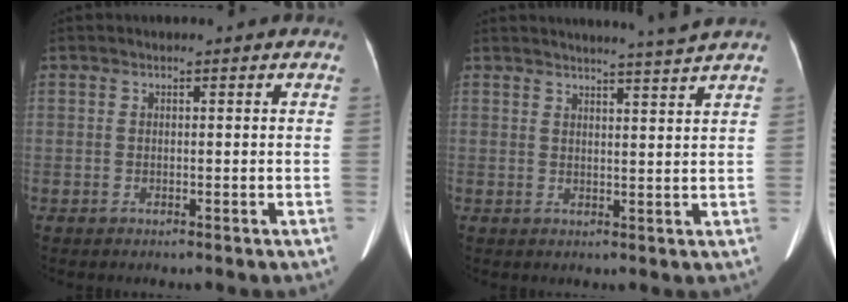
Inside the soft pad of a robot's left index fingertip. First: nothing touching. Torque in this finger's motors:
{"motor_torque": [-0.84, -0.60, -0.40, -0.06]}